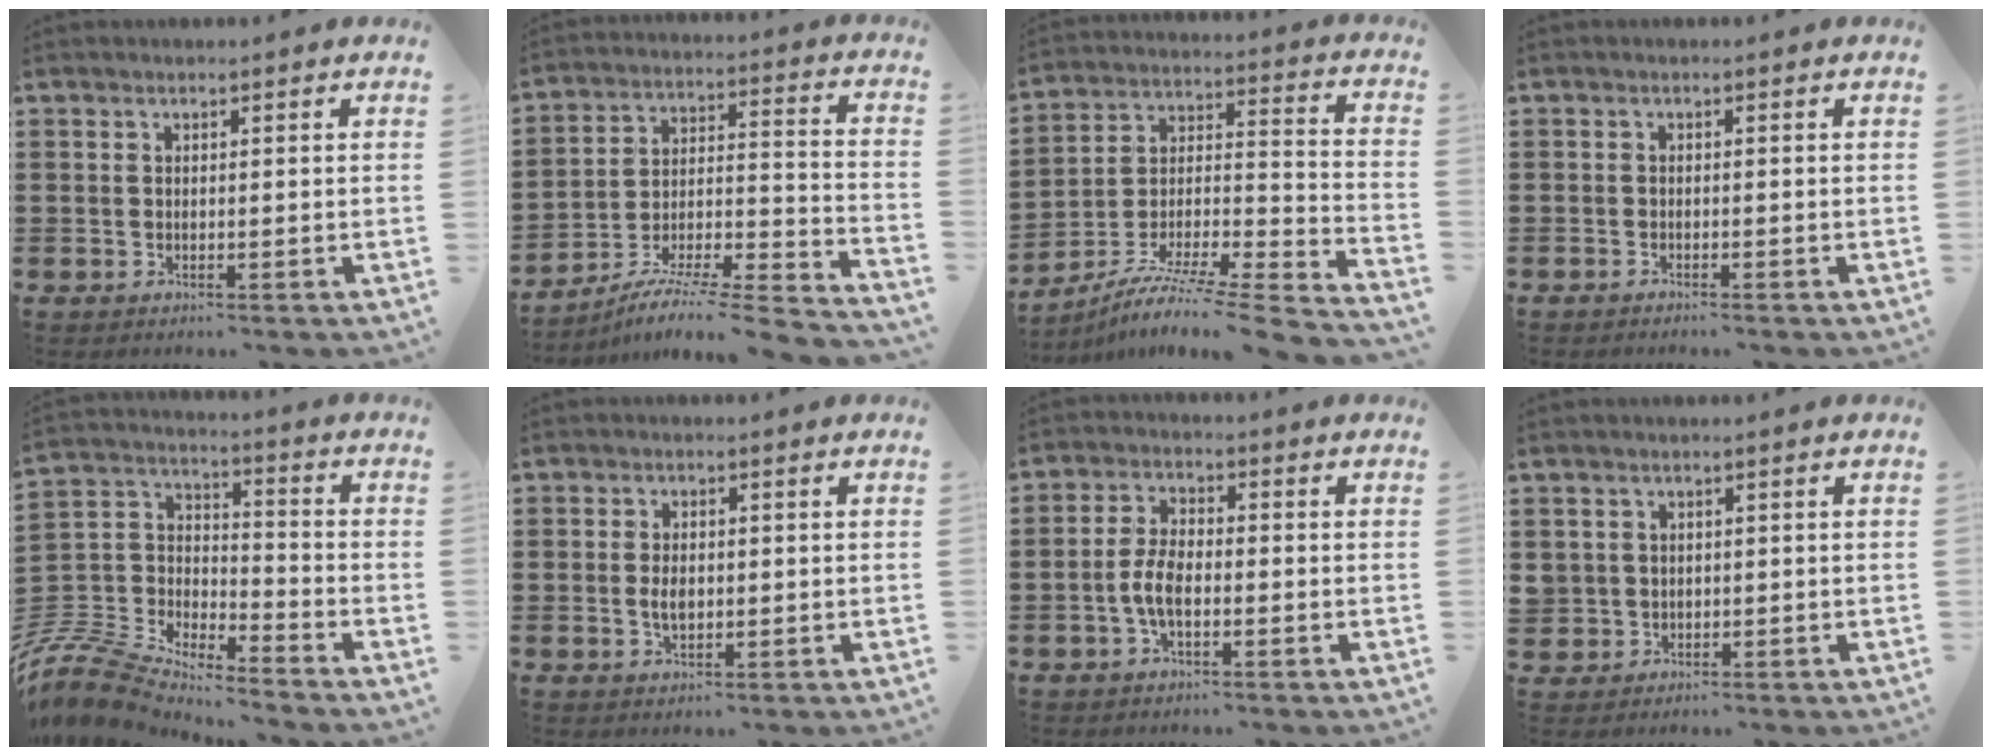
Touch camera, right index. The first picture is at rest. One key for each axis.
{"total": 7.4, "fx": -6.4, "fy": -0.1, "fz": 3.6, "tx": -0.057, "ty": -0.007, "tz": -0.131}
{"total": 7.2, "fx": -5.9, "fy": 0.0, "fz": 4.2, "tx": -0.077, "ty": -0.017, "tz": -0.122}
{"total": 0.7, "fx": -0.7, "fy": 0.1, "fz": 0.1, "tx": -0.003, "ty": -0.001, "tz": -0.013}
{"total": 8.0, "fx": -7.7, "fy": 1.6, "fz": 1.5, "tx": -0.071, "ty": -0.008, "tz": -0.166}
{"total": 3.0, "fx": -0.2, "fy": 1.6, "fz": 2.5, "tx": -0.049, "ty": 0.004, "tz": -0.004}
{"total": 4.9, "fx": -1.4, "fy": 2.3, "fz": 4.2, "tx": -0.101, "ty": -0.003, "tz": -0.032}
{"total": 1.8, "fx": 0.7, "fy": 1.7, "fz": 0.0, "tx": -0.008, "ty": 0.008, "tz": 0.011}